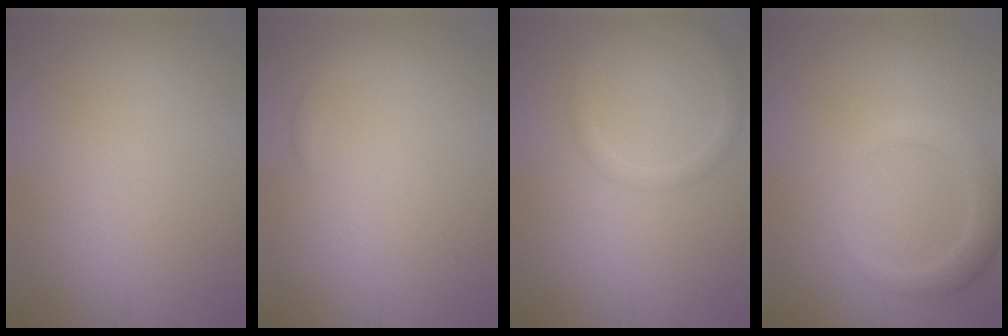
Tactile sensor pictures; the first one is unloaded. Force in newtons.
{"total": 0.9, "press": 0.9, "slide": 0.0}
{"total": 1.9, "press": 1.9, "slide": 0.2}
{"total": 2.6, "press": 2.6, "slide": 0.2}